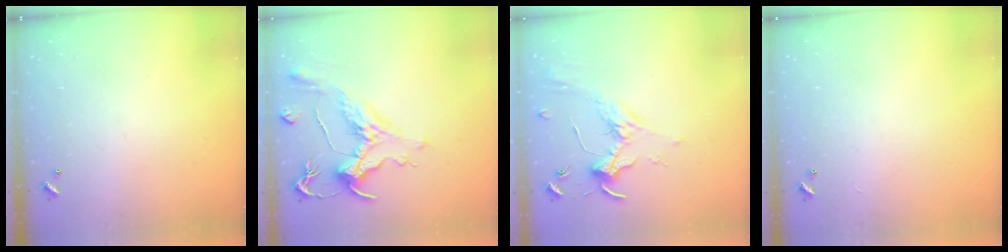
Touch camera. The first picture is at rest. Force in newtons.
{"total": 1.1, "press": 0.0, "slide": 1.1}
{"total": 1.7, "press": 1.5, "slide": 0.7}
{"total": 2.6, "press": 2.6, "slide": 0.3}